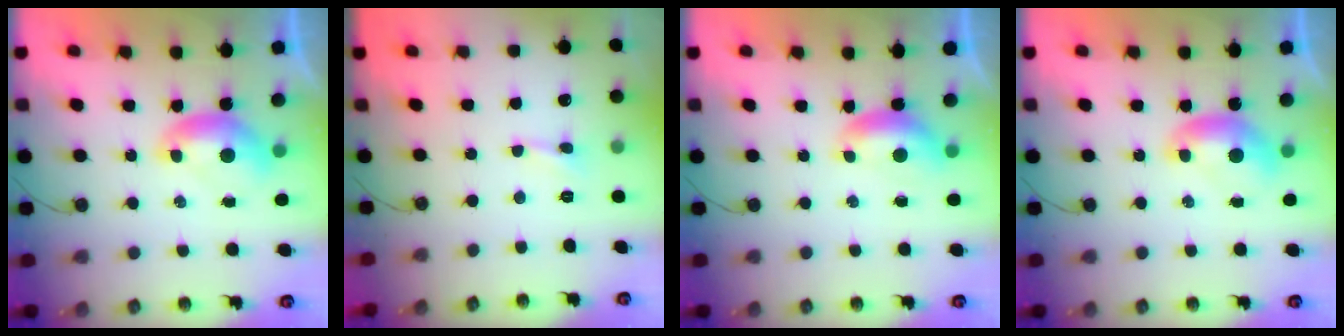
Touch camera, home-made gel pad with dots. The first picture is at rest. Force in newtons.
{"total": 1.5, "press": 1.4, "slide": 0.5}
{"total": 0.9, "press": 0.7, "slide": 0.6}
{"total": 0.0}